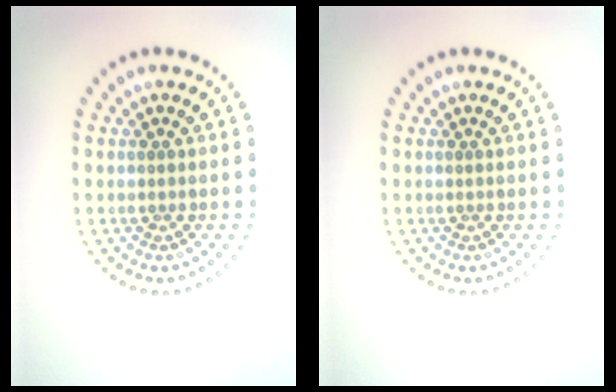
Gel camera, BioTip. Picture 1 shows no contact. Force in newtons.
{"total": 0.0}